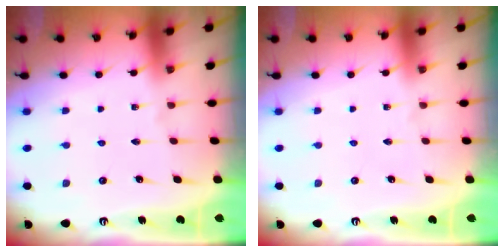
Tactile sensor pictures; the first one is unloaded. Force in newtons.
{"total": 0.0}